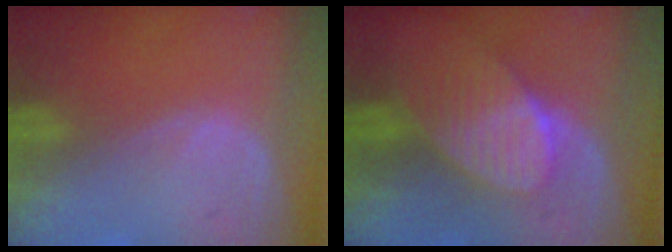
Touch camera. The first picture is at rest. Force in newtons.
{"total": 7.4, "press": 6.8, "slide": 2.8}